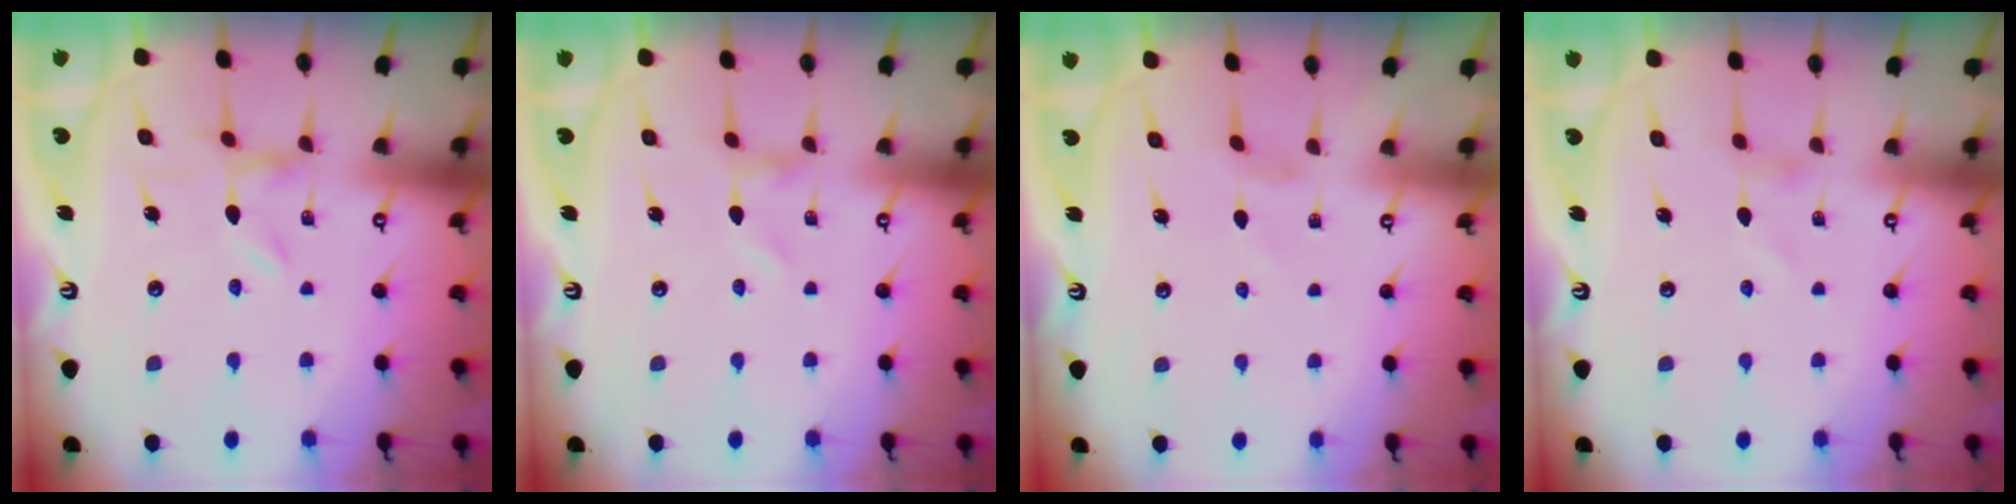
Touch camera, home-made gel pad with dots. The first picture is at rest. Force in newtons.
{"total": 0.0}
{"total": 0.0}
{"total": 0.8, "press": 0.7, "slide": 0.3}